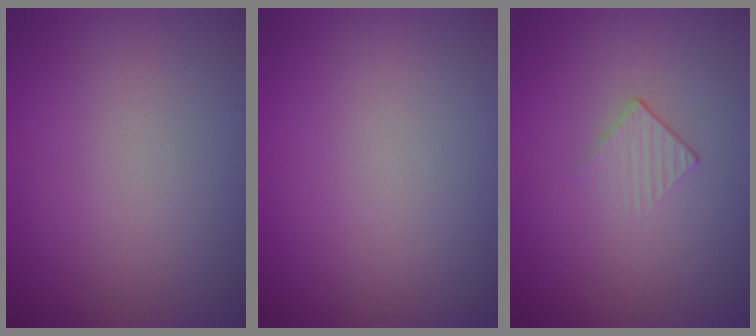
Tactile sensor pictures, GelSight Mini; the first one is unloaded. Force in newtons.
{"total": 0.0}
{"total": 1.2, "press": 0.5, "slide": 1.1}